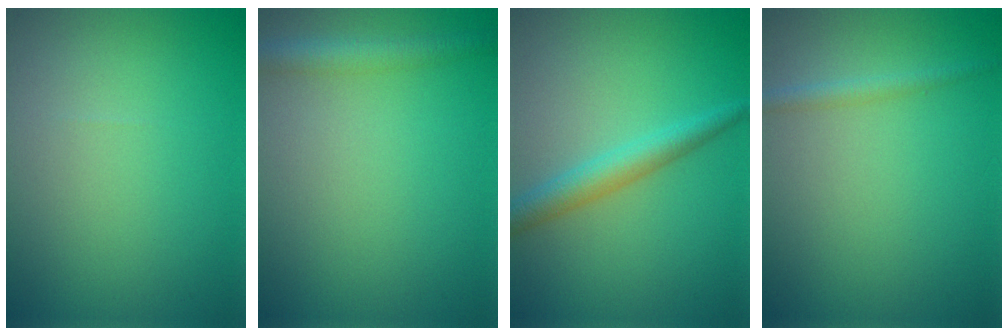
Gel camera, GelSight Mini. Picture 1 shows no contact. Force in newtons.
{"total": 2.9, "press": 2.9, "slide": 0.1}
{"total": 2.9, "press": 2.9, "slide": 0.0}
{"total": 1.4, "press": 1.4, "slide": 0.1}